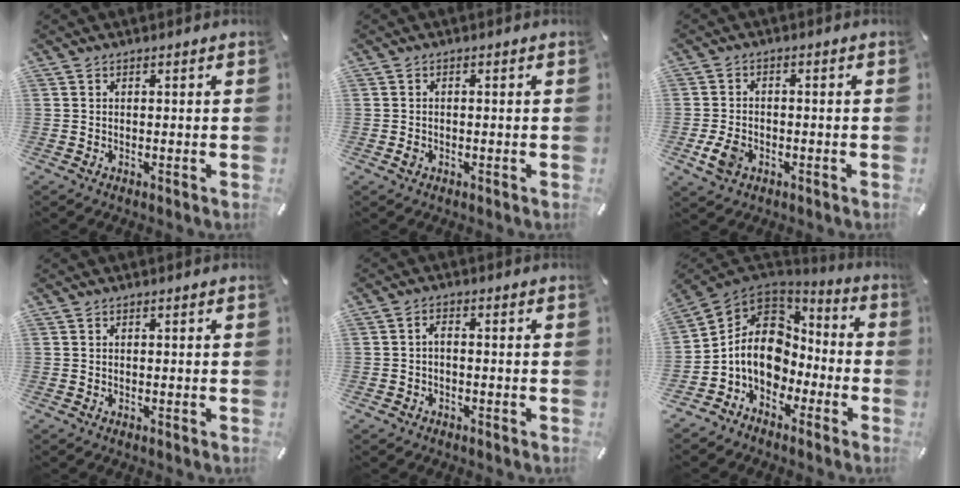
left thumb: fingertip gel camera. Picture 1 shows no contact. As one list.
[{"total": 1.2, "force": [-0.4, 0.8, 0.8], "torque": [-0.014, 0.000, -0.008]}, {"total": 5.2, "force": [-2.1, 3.6, 3.1], "torque": [-0.076, 0.004, -0.041]}, {"total": 0.0}, {"total": 1.9, "force": [-1.0, 1.1, 1.2], "torque": [-0.024, 0.008, -0.023]}, {"total": 12.2, "force": [-1.4, 10.3, 6.3], "torque": [-0.141, 0.001, -0.026]}]